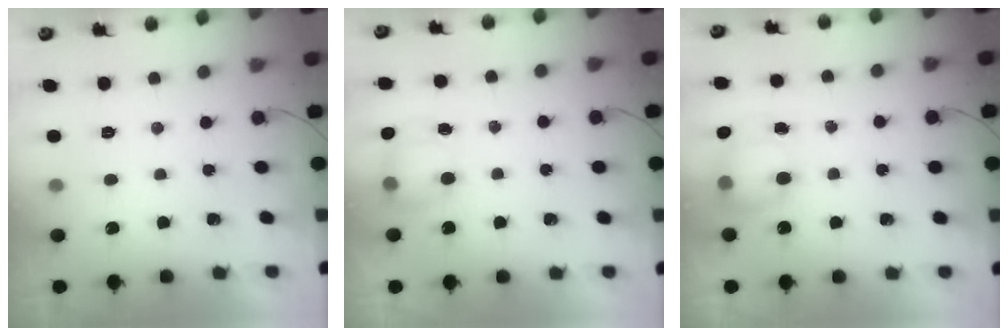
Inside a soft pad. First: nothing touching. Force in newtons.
{"total": 9.7, "press": 6.9, "slide": 6.8}
{"total": 7.7, "press": 7.7, "slide": 0.9}